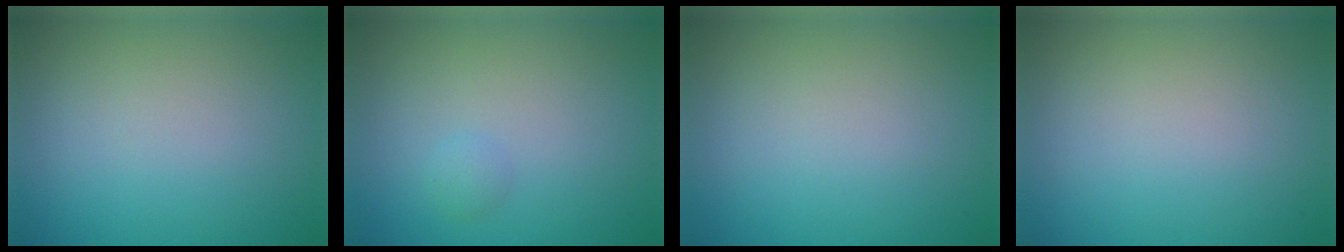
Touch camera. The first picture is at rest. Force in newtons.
{"total": 0.8, "press": 0.8, "slide": 0.1}
{"total": 0.0}
{"total": 0.0}